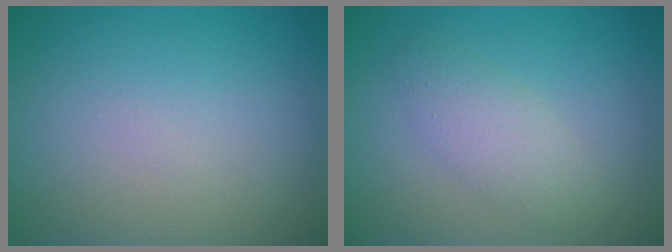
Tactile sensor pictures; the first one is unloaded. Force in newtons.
{"total": 2.5, "press": 2.5, "slide": 0.2}